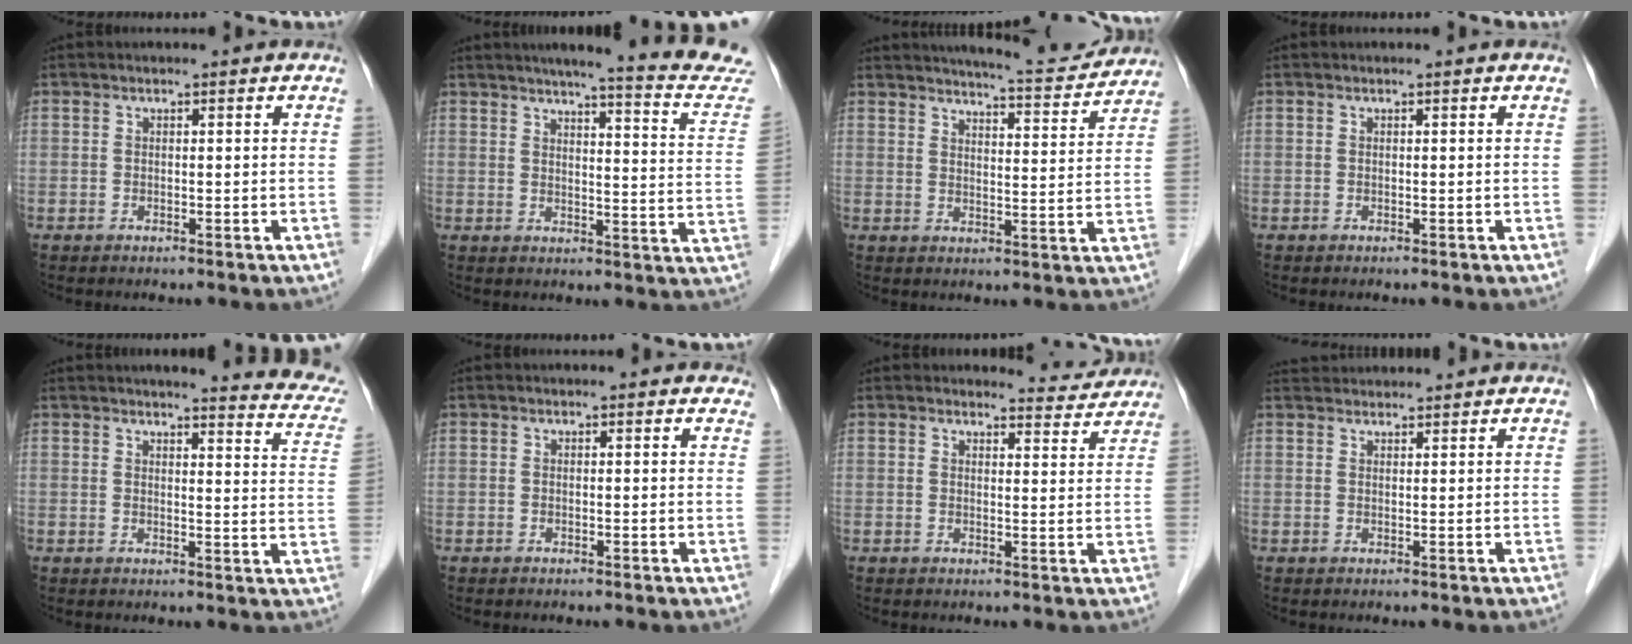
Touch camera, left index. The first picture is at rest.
{"total": 17.8, "force": [16.4, -0.3, 7.1], "torque": [-0.089, -0.071, 0.178]}
{"total": 11.7, "force": [11.2, 1.0, 3.1], "torque": [-0.044, -0.008, 0.139]}
{"total": 0.0}
{"total": 13.6, "force": [12.5, 1.3, 5.4], "torque": [-0.046, -0.051, 0.114]}
{"total": 1.8, "force": [1.6, 0.8, 0.5], "torque": [0.000, 0.000, 0.001]}
{"total": 4.8, "force": [4.7, 0.8, -0.5], "torque": [0.006, -0.014, 0.045]}
{"total": 5.1, "force": [5.0, 0.6, 0.7], "torque": [-0.013, 0.038, 0.079]}